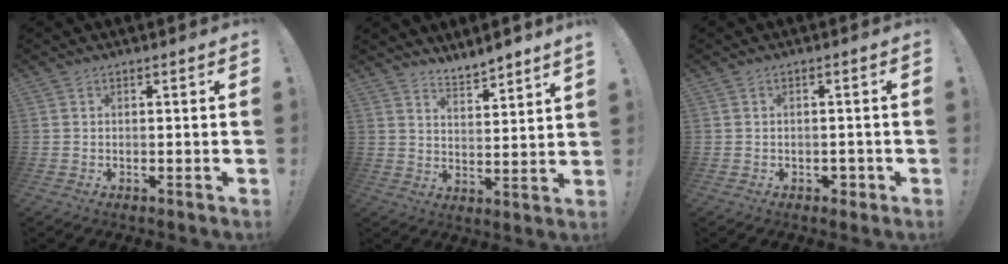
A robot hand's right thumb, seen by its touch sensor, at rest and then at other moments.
{"total": 5.3, "force": [5.0, -0.1, 1.6], "torque": [-0.020, -0.046, 0.086]}
{"total": 2.6, "force": [-0.7, 2.1, 1.3], "torque": [-0.009, -0.001, -0.011]}